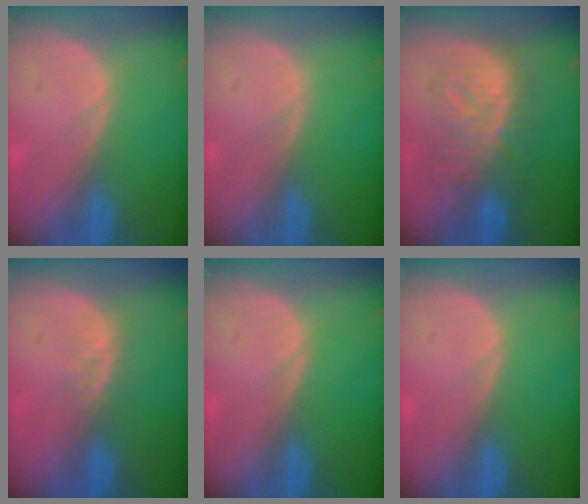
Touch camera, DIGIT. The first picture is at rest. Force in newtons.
{"total": 0.0}
{"total": 9.0, "press": 9.0, "slide": 0.3}
{"total": 3.2, "press": 2.6, "slide": 1.8}
{"total": 0.0}
{"total": 0.0}